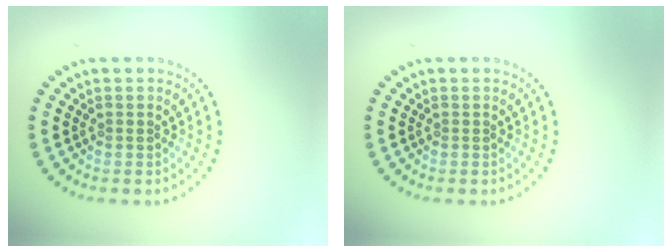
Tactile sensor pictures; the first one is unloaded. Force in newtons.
{"total": 0.0}